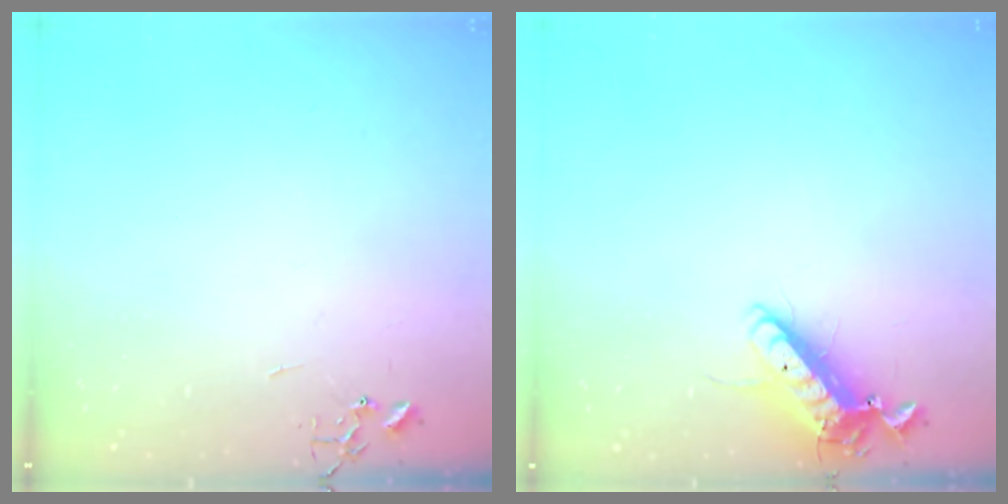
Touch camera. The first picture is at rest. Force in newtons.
{"total": 12.9, "press": 12.7, "slide": 2.1}